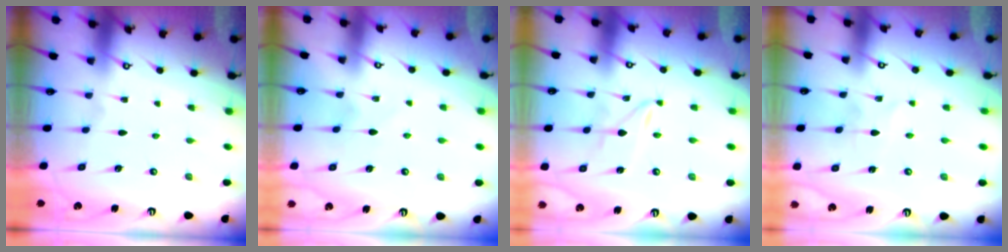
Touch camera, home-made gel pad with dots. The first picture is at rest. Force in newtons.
{"total": 3.0, "press": 3.0, "slide": 0.3}
{"total": 1.5, "press": 1.5, "slide": 0.1}
{"total": 1.8, "press": 1.7, "slide": 0.2}